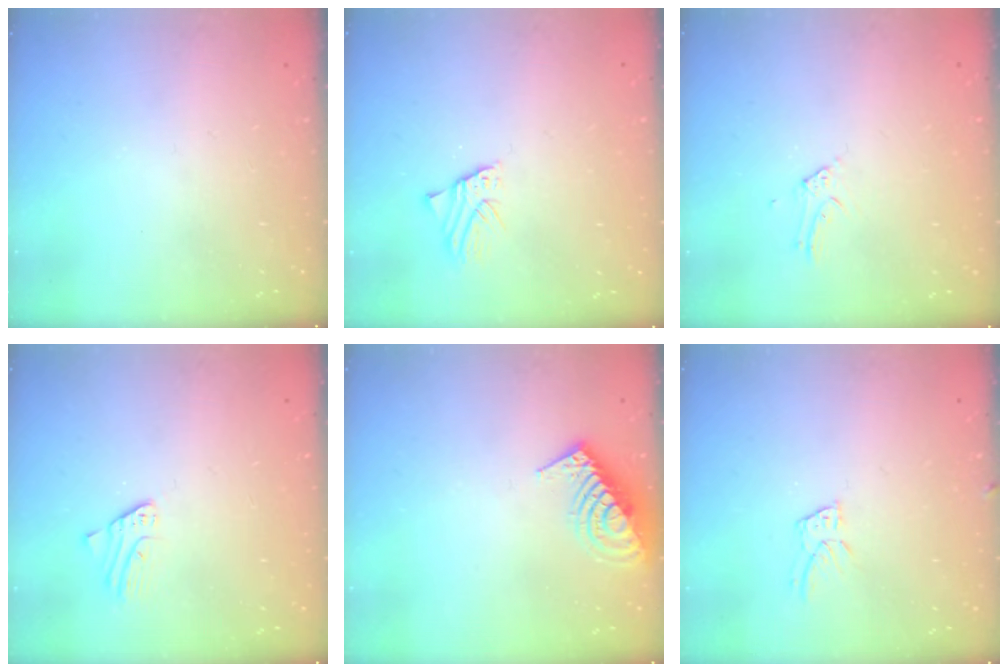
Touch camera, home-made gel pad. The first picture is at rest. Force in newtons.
{"total": 1.9, "press": 1.9, "slide": 0.2}
{"total": 3.0, "press": 3.0, "slide": 0.3}
{"total": 1.9, "press": 1.9, "slide": 0.1}
{"total": 14.3, "press": 14.3, "slide": 0.4}
{"total": 6.7, "press": 6.7, "slide": 0.4}